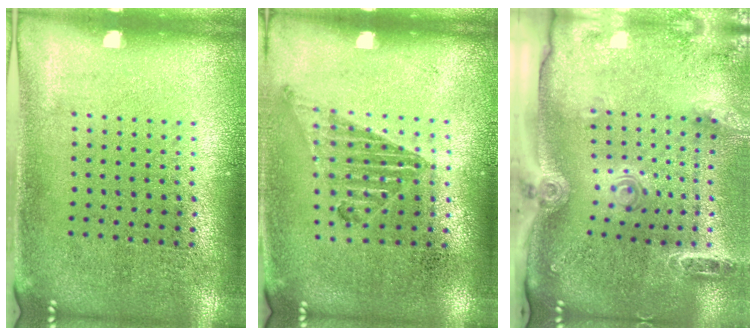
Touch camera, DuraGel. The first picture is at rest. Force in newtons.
{"total": 1.0, "press": 1.0, "slide": 0.3}
{"total": 2.6, "press": 1.9, "slide": 1.7}